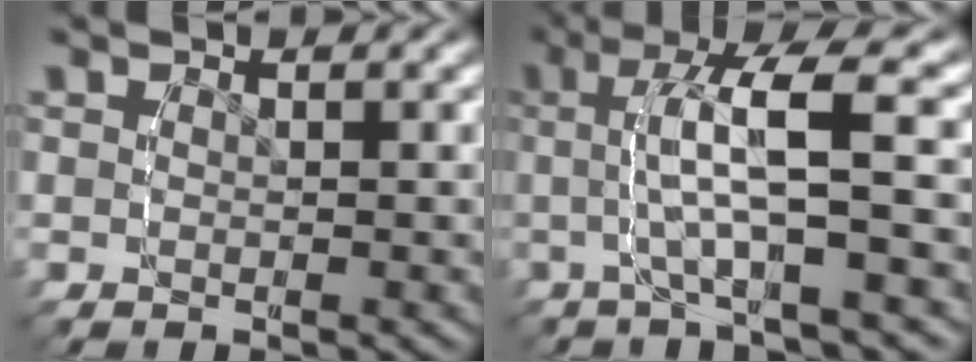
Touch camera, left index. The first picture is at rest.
{"total": 5.2, "force": [-0.4, 0.7, 5.1], "torque": [-0.101, 0.013, -0.016]}